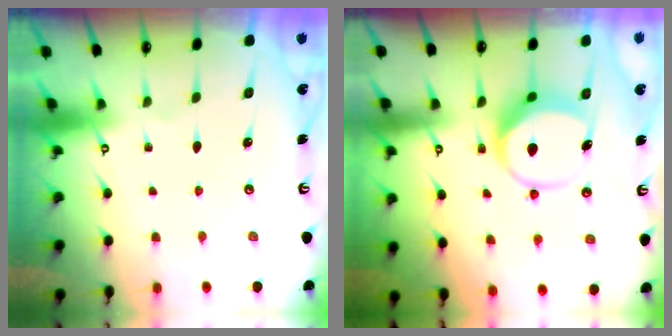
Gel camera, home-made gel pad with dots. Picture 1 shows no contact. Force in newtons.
{"total": 7.4, "press": 7.4, "slide": 0.6}